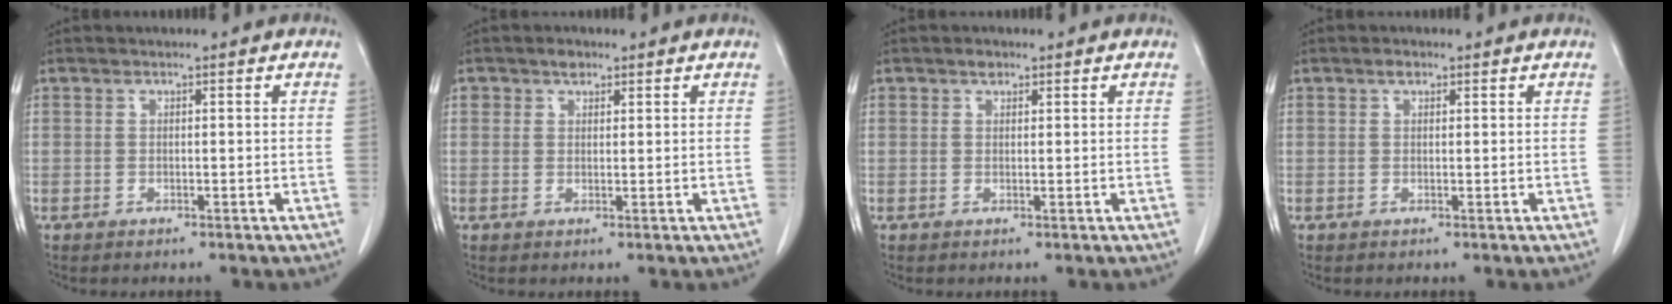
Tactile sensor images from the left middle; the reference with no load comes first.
{"total": 1.7, "force": [1.1, 1.2, 0.5], "torque": [-0.009, 0.005, 0.016]}
{"total": 1.1, "force": [0.7, 0.7, 0.4], "torque": [-0.007, 0.002, 0.011]}
{"total": 0.9, "force": [0.6, 0.6, 0.5], "torque": [-0.009, 0.003, 0.008]}